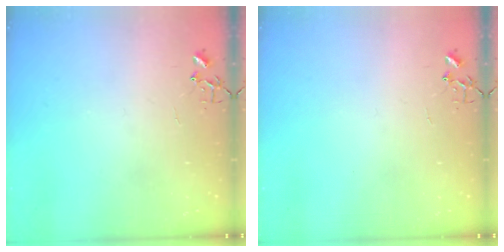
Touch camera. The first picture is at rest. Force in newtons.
{"total": 0.0}